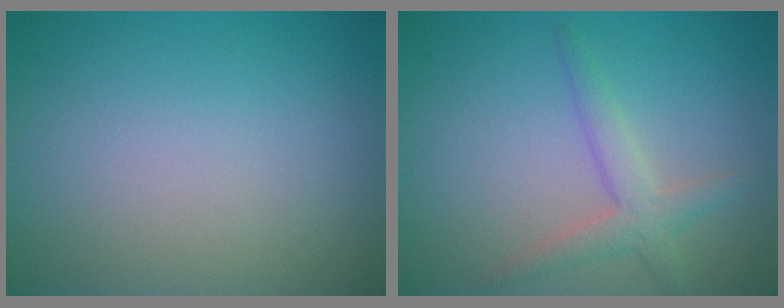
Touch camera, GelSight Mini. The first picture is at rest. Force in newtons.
{"total": 2.6, "press": 2.6, "slide": 0.2}